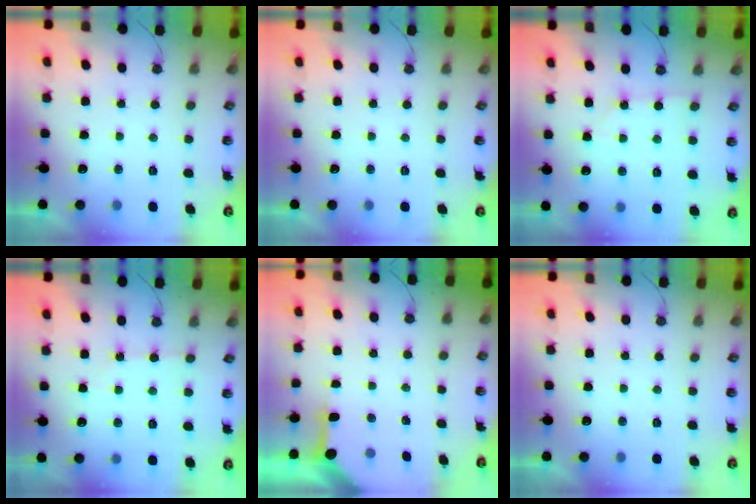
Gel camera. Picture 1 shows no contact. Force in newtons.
{"total": 0.0}
{"total": 4.2, "press": 4.2, "slide": 0.5}
{"total": 2.6, "press": 2.6, "slide": 0.3}
{"total": 3.5, "press": 3.5, "slide": 0.5}
{"total": 0.0}